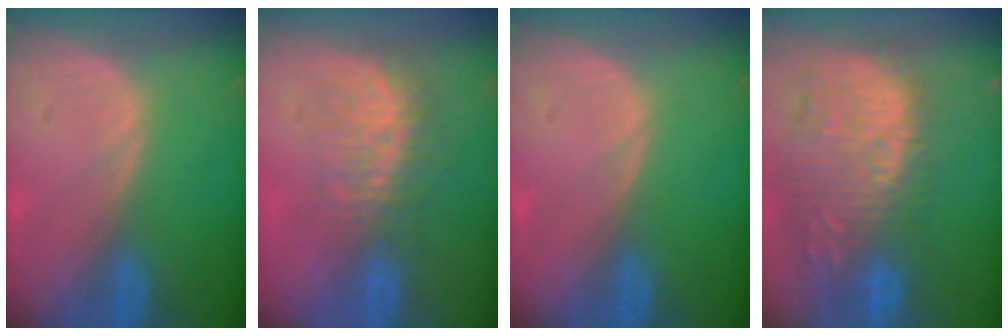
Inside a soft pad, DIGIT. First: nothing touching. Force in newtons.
{"total": 8.0, "press": 7.2, "slide": 3.5}
{"total": 0.0}
{"total": 12.9, "press": 11.7, "slide": 5.4}